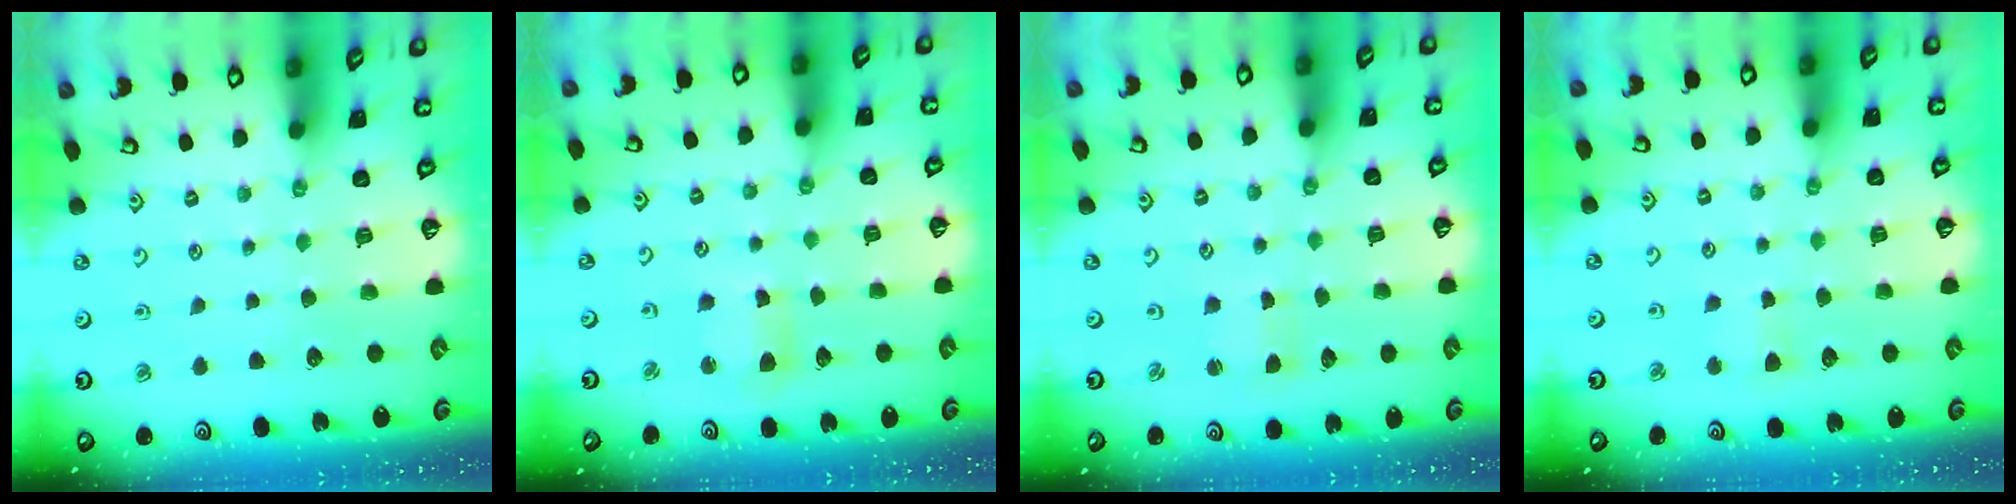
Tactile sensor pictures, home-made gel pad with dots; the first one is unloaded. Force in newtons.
{"total": 6.4, "press": 6.3, "slide": 0.8}
{"total": 2.2, "press": 2.2, "slide": 0.2}
{"total": 2.8, "press": 2.8, "slide": 0.5}